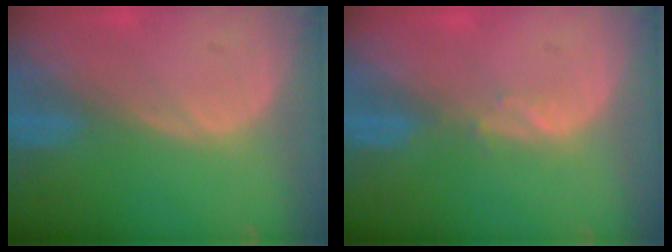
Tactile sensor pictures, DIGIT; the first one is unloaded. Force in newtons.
{"total": 1.1, "press": 1.0, "slide": 0.4}